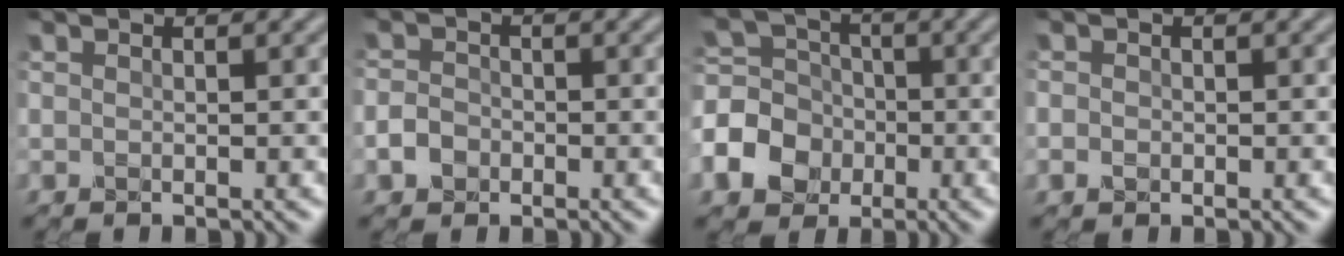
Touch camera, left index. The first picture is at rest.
{"total": 2.0, "force": [-1.0, 1.6, 0.8], "torque": [-0.012, 0.002, -0.025]}
{"total": 8.3, "force": [-3.0, 7.1, 3.2], "torque": [-0.077, -0.001, -0.086]}
{"total": 1.0, "force": [-0.3, 1.0, 0.3], "torque": [0.000, -0.003, -0.007]}